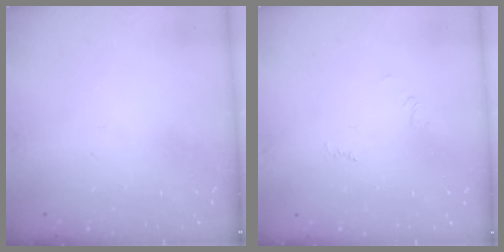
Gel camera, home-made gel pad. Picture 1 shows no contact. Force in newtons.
{"total": 2.5, "press": 2.5, "slide": 0.4}